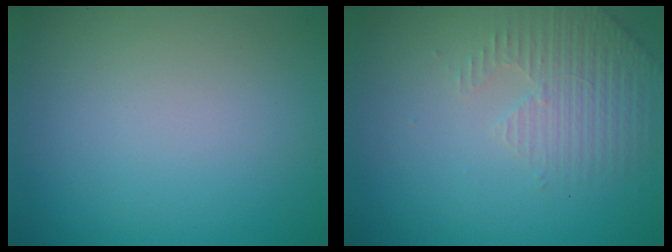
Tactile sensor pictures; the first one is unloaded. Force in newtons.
{"total": 3.1, "press": 3.1, "slide": 0.7}